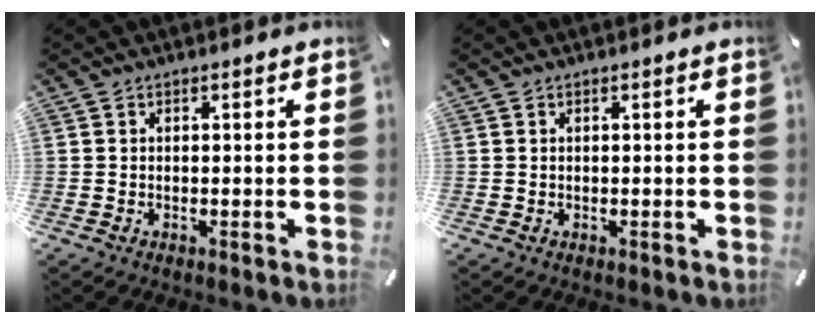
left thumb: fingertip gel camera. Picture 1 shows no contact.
{"total": 0.0}